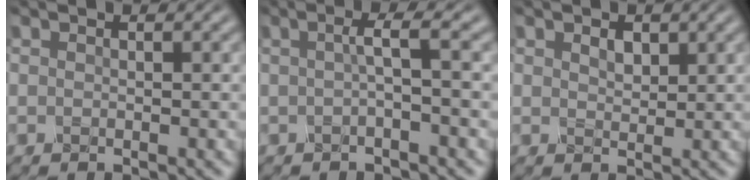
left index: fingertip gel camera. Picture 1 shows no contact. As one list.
[{"total": 2.1, "force": [-0.4, 0.2, 2.0], "torque": [-0.036, 0.008, -0.014]}, {"total": 1.4, "force": [0.6, 0.9, 0.8], "torque": [-0.019, -0.001, 0.013]}]